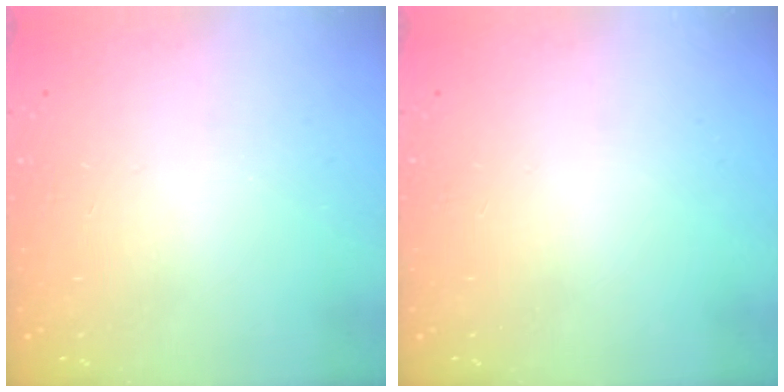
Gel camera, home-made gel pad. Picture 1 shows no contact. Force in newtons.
{"total": 0.0}